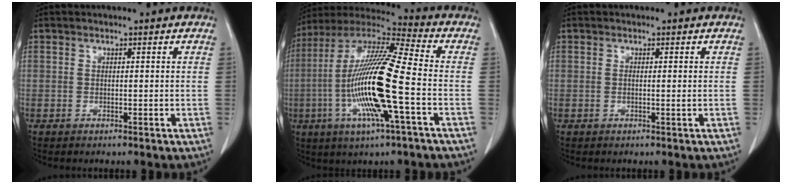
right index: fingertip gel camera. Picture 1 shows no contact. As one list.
[{"total": 18.8, "force": [-4.2, 1.2, 18.3], "torque": [-0.372, -0.008, -0.085]}, {"total": 0.7, "force": [0.0, -0.1, 0.7], "torque": [-0.014, -0.002, -0.002]}]